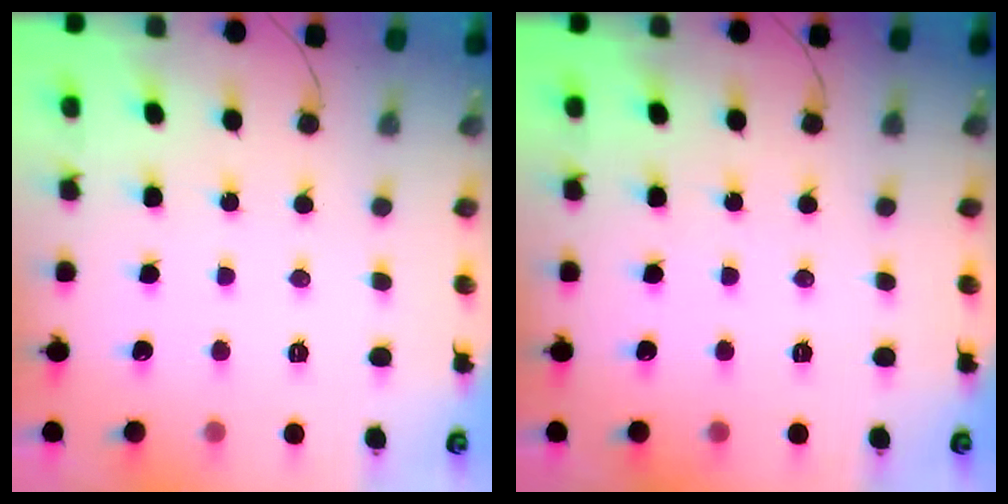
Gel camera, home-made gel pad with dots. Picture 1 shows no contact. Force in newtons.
{"total": 0.0}